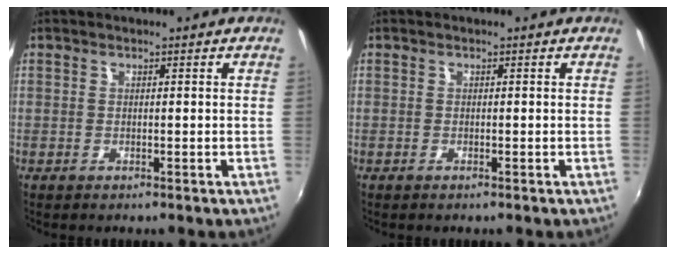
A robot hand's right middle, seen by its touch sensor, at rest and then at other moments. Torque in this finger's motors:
{"motor_torque": [0.12, -0.36, -0.07, -0.07]}